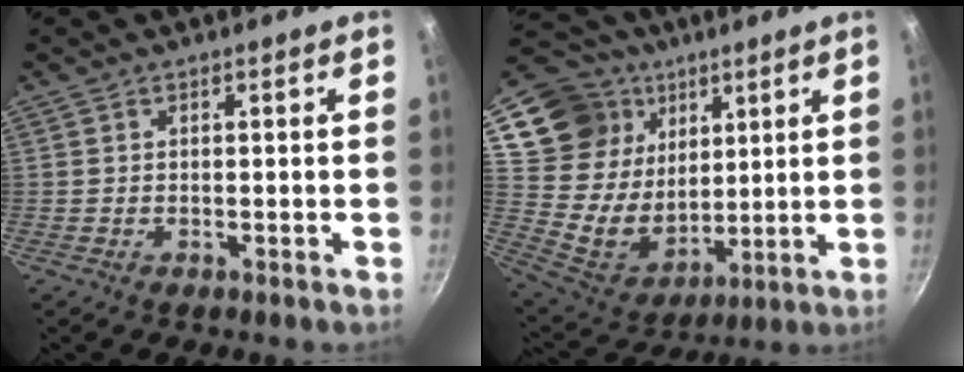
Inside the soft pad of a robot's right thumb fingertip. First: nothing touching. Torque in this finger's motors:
{"motor_torque": [-1.62, 1.61, 0.21, -0.13, 0.15]}